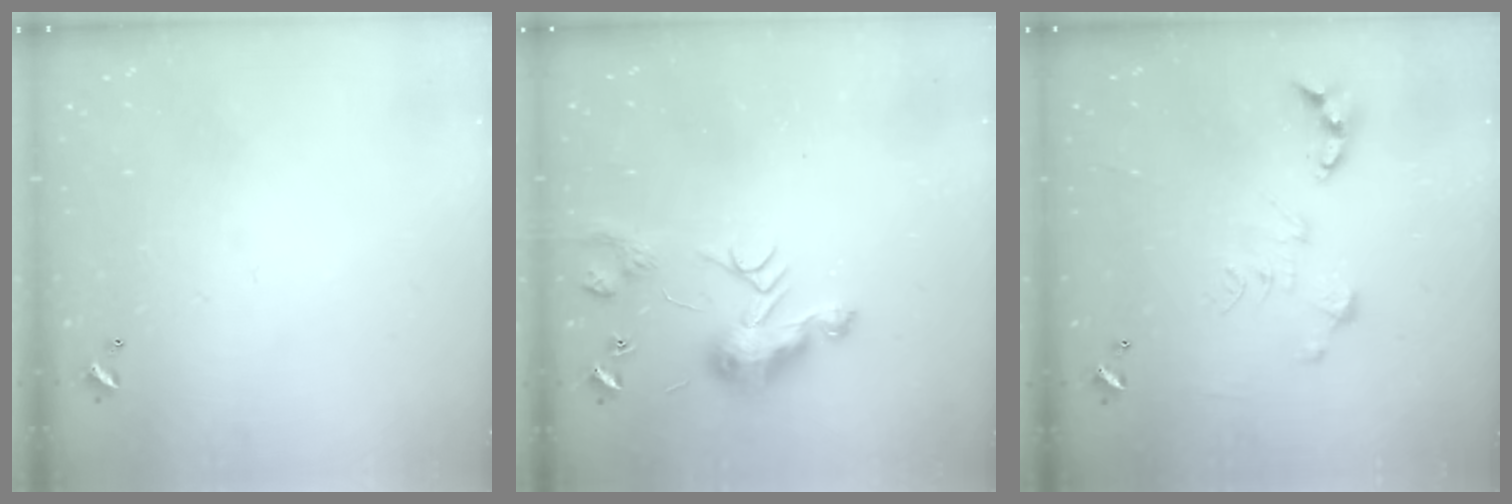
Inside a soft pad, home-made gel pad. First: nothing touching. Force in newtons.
{"total": 8.8, "press": 8.8, "slide": 0.0}
{"total": 0.0}